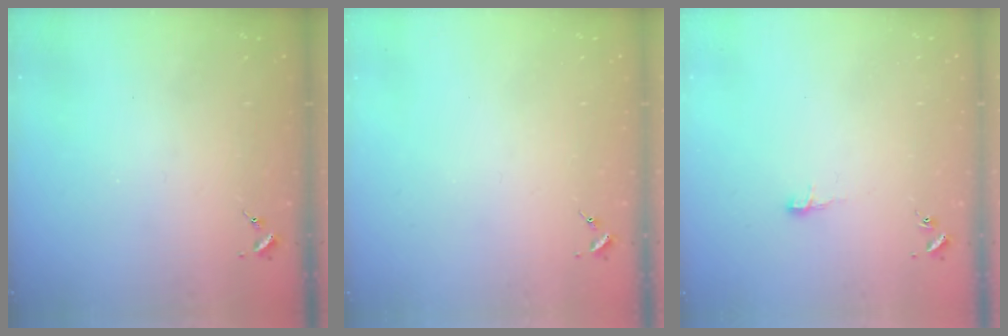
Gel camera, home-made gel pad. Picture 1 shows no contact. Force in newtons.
{"total": 0.0}
{"total": 4.6, "press": 4.6, "slide": 0.5}